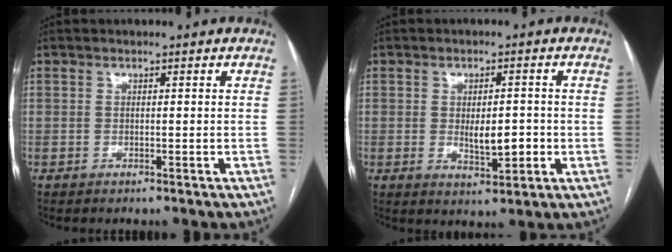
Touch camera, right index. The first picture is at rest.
{"total": 5.3, "force": [-0.6, 2.0, 4.9], "torque": [-0.077, -0.006, -0.003]}